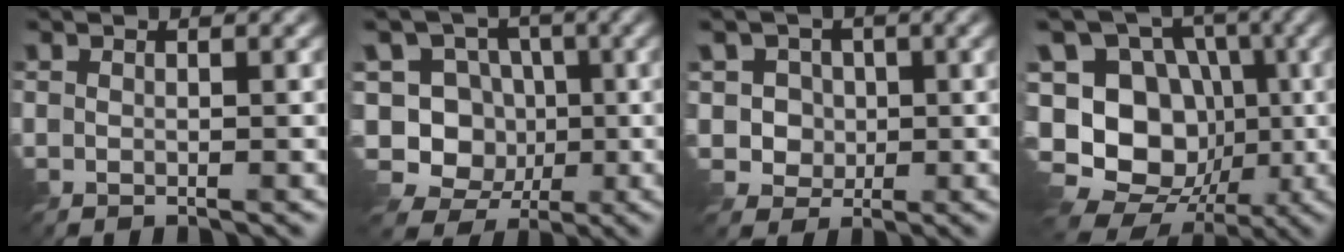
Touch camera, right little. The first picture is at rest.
{"total": 11.0, "force": [-1.6, 10.1, 4.2], "torque": [-0.117, 0.040, -0.061]}
{"total": 3.8, "force": [0.4, 3.6, 1.4], "torque": [-0.033, 0.000, 0.004]}
{"total": 16.7, "force": [-3.7, 14.4, 7.7], "torque": [-0.187, 0.028, -0.080]}